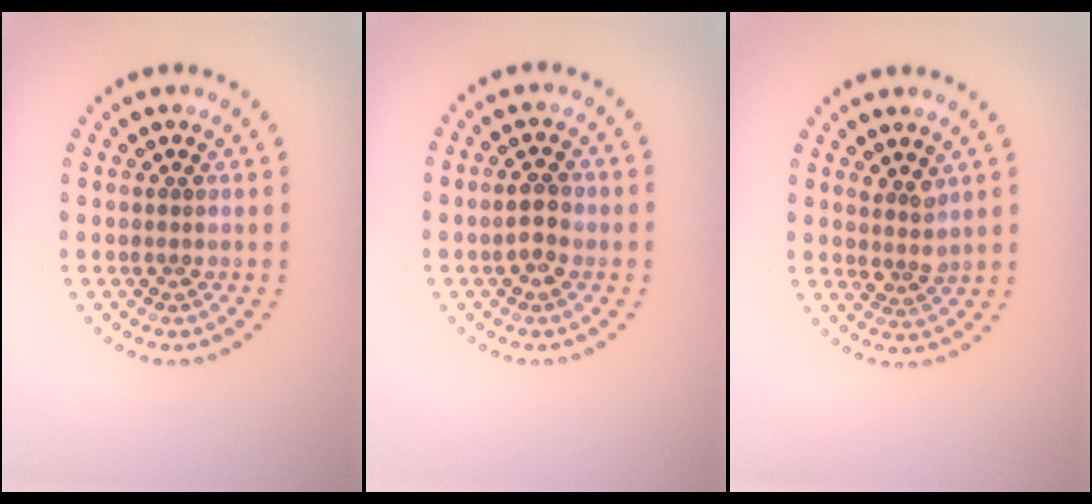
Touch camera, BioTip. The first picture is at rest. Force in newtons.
{"total": 2.2, "press": 2.2, "slide": 0.3}
{"total": 2.0, "press": 1.6, "slide": 1.2}